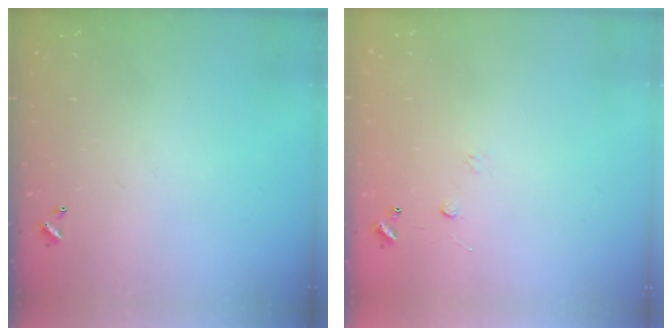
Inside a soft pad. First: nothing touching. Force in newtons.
{"total": 6.6, "press": 6.6, "slide": 0.6}